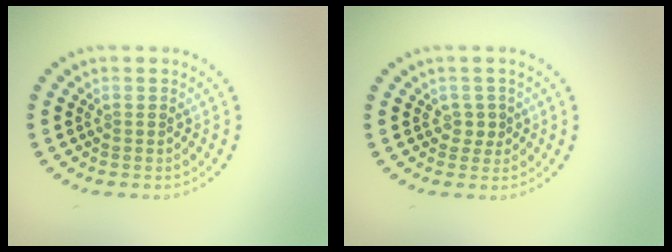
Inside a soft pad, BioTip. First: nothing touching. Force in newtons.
{"total": 1.1, "press": 0.9, "slide": 0.6}